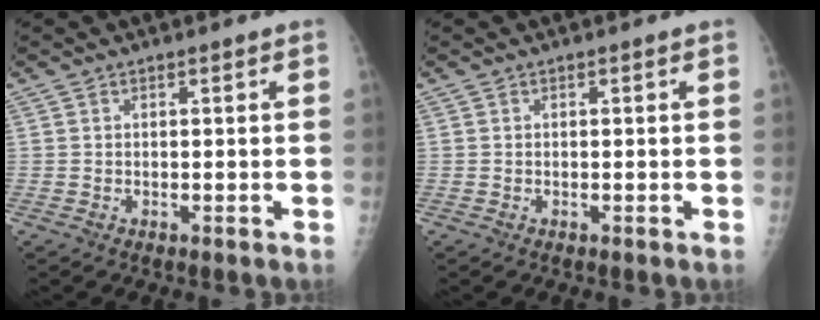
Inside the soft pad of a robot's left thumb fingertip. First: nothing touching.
{"total": 0.0}